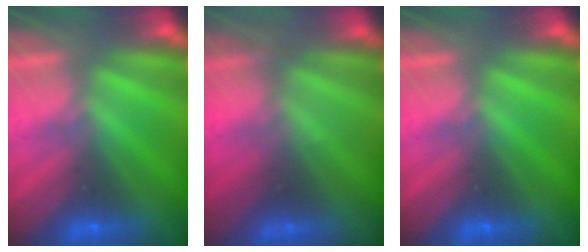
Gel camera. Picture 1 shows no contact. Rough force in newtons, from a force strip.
{"total": 2.3}
{"total": 0.0}